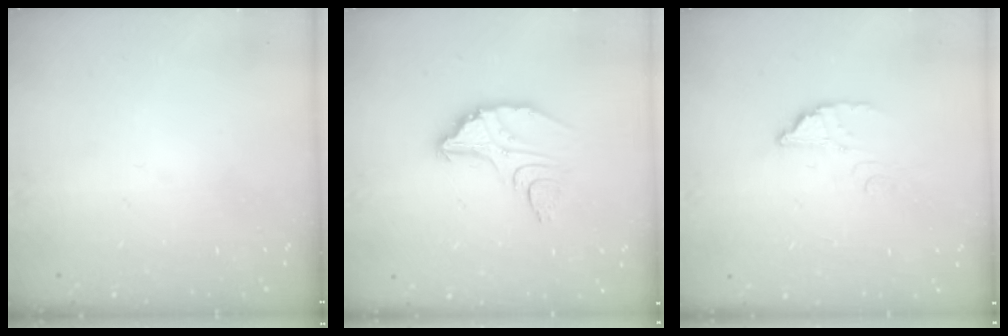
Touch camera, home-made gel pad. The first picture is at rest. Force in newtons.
{"total": 9.7, "press": 9.7, "slide": 1.0}
{"total": 3.0, "press": 3.0, "slide": 0.2}